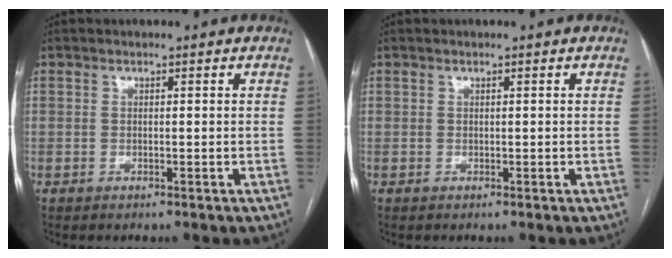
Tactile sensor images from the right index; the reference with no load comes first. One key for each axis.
{"total": 0.0}